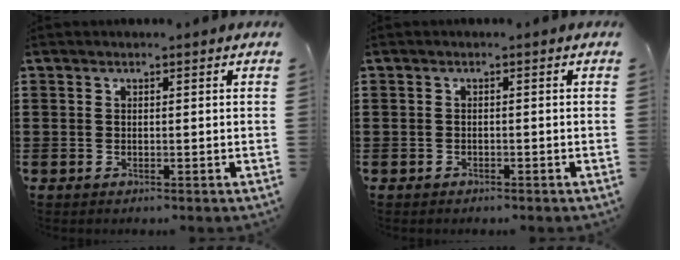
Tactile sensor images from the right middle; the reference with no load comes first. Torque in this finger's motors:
{"motor_torque": [-0.10, -0.01, -0.01, -0.01]}